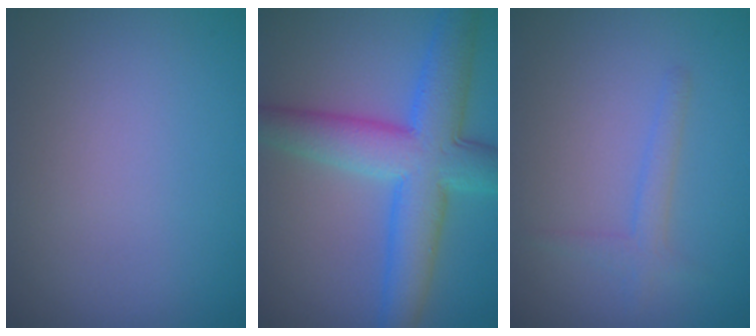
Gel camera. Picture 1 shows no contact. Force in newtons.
{"total": 8.6, "press": 8.6, "slide": 0.1}
{"total": 1.6, "press": 1.6, "slide": 0.1}